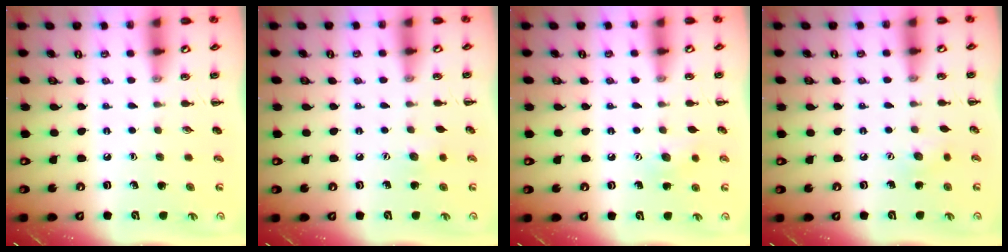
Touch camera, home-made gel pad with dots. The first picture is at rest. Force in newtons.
{"total": 5.3, "press": 5.1, "slide": 1.3}
{"total": 7.6, "press": 7.4, "slide": 1.9}
{"total": 5.8, "press": 5.7, "slide": 1.3}